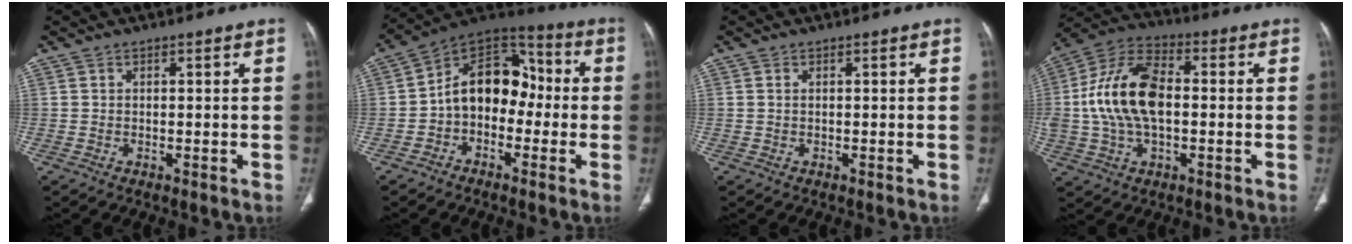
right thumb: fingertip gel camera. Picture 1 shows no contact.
{"total": 13.7, "force": [-1.7, 9.8, 9.4], "torque": [-0.113, 0.052, -0.046]}
{"total": 0.0}
{"total": 16.3, "force": [0.1, 9.3, 13.4], "torque": [-0.260, 0.030, -0.004]}